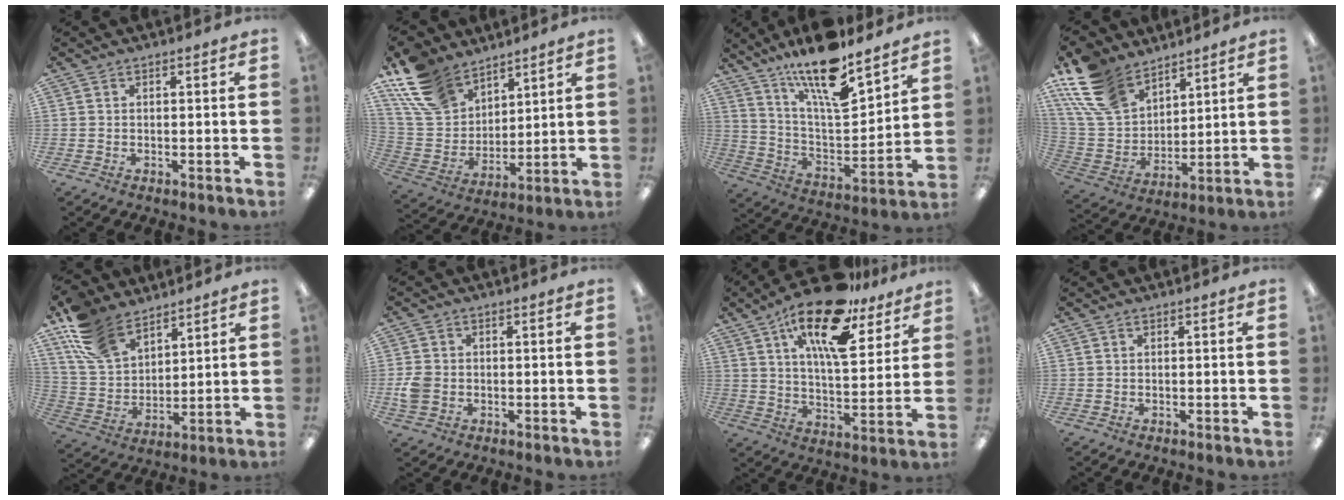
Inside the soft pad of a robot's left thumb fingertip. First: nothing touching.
{"total": 16.8, "force": [12.1, 9.9, 6.1], "torque": [-0.154, -0.055, 0.238]}
{"total": 17.9, "force": [14.0, 4.8, 10.1], "torque": [-0.185, -0.093, 0.239]}
{"total": 16.7, "force": [11.4, 9.8, 7.1], "torque": [-0.180, -0.048, 0.224]}
{"total": 14.7, "force": [10.5, 8.4, 5.9], "torque": [-0.138, -0.040, 0.207]}
{"total": 4.8, "force": [-0.9, 4.0, 2.6], "torque": [-0.041, 0.005, -0.014]}
{"total": 19.9, "force": [12.8, 7.7, 13.1], "torque": [-0.216, -0.065, 0.212]}
{"total": 0.0}